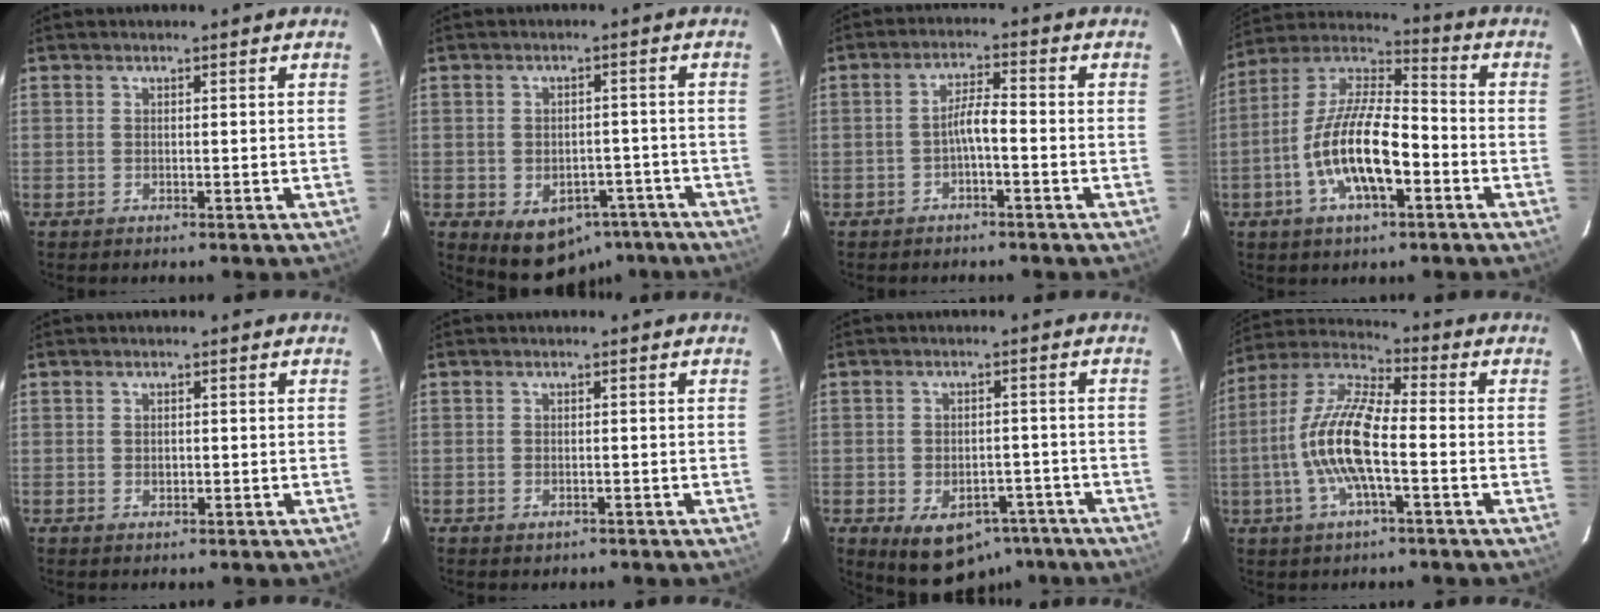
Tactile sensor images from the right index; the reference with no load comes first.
{"total": 10.1, "force": [-6.1, 7.2, 3.7], "torque": [-0.070, 0.022, -0.051]}
{"total": 3.4, "force": [-1.7, 0.4, 3.0], "torque": [-0.060, 0.011, -0.029]}
{"total": 15.9, "force": [-5.1, 5.8, 13.9], "torque": [-0.278, 0.000, -0.099]}
{"total": 1.2, "force": [0.0, 1.0, 0.6], "torque": [-0.010, 0.003, 0.000]}
{"total": 1.3, "force": [-0.7, 1.0, 0.5], "torque": [-0.008, -0.002, -0.007]}
{"total": 11.8, "force": [-7.0, 7.7, 5.6], "torque": [-0.106, 0.011, -0.072]}
{"total": 13.9, "force": [-2.9, 4.0, 13.0], "torque": [-0.265, 0.005, -0.063]}